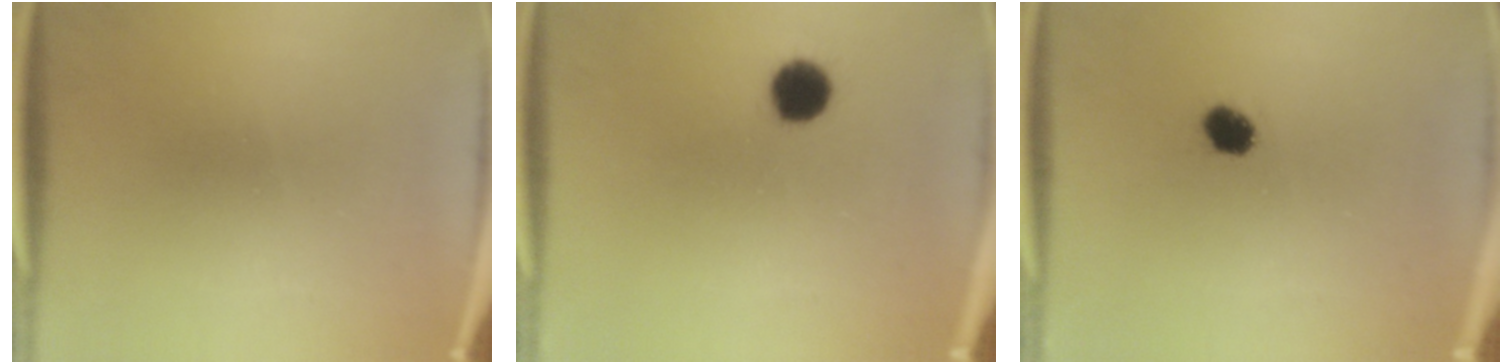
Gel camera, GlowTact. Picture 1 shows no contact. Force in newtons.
{"total": 6.0}
{"total": 2.6}